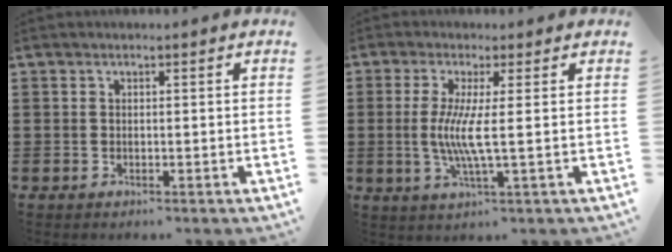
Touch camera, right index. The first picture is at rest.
{"total": 5.9, "force": [0.0, -0.1, 5.9], "torque": [-0.126, -0.016, -0.007]}